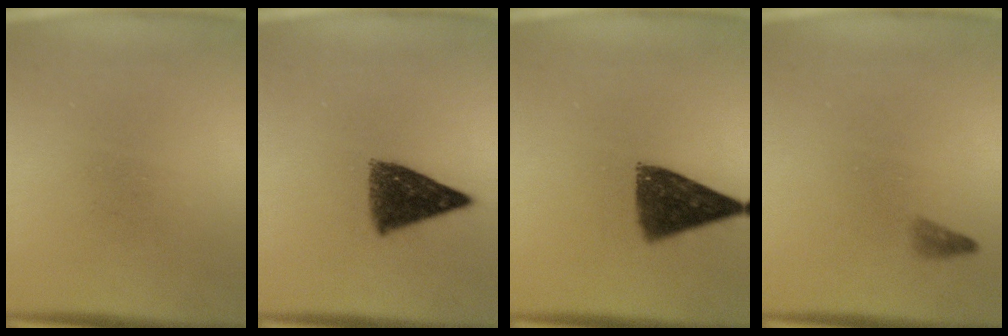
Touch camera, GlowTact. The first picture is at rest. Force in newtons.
{"total": 8.9}
{"total": 9.6}
{"total": 0.9}